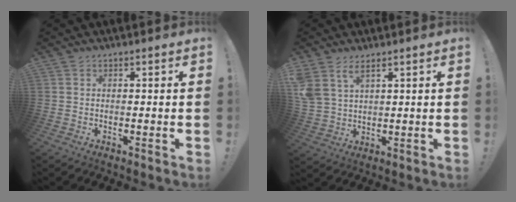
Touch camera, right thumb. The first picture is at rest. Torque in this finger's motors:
{"motor_torque": [-0.07, 1.24, -0.08, 0.42, 0.08]}